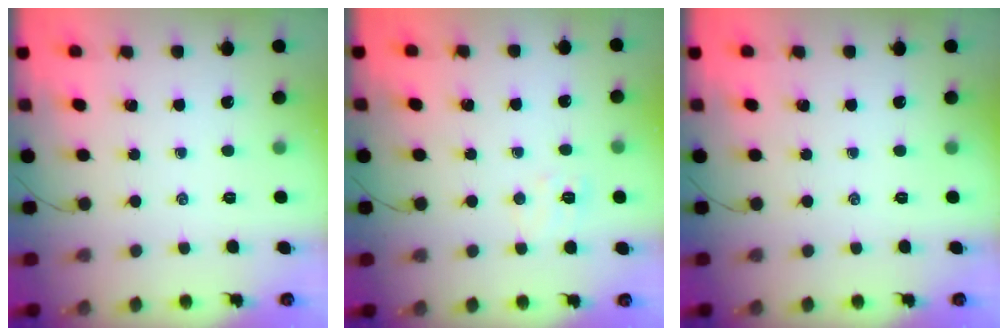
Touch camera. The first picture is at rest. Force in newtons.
{"total": 5.1, "press": 5.0, "slide": 1.2}
{"total": 0.0}